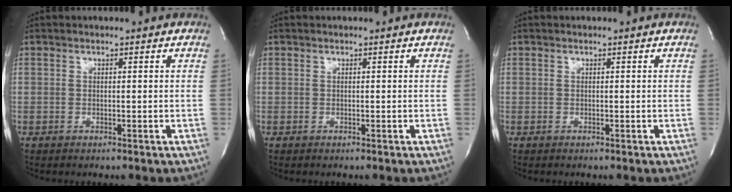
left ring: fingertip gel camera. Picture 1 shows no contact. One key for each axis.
{"total": 0.0}
{"total": 0.0}